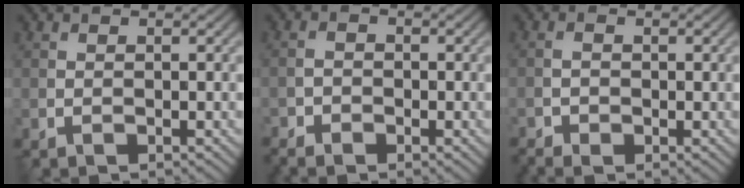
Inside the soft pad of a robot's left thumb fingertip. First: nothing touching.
{"total": 2.6, "force": [-2.0, 1.5, 0.8], "torque": [-0.022, 0.001, -0.043]}
{"total": 1.8, "force": [-1.0, 1.1, 0.9], "torque": [-0.024, -0.002, -0.021]}